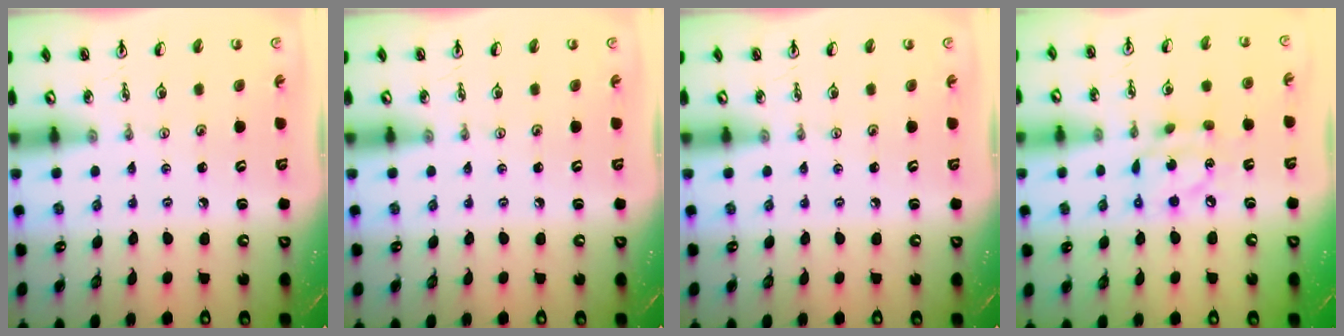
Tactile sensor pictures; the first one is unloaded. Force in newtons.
{"total": 0.0}
{"total": 0.0}
{"total": 9.8, "press": 9.8, "slide": 0.6}